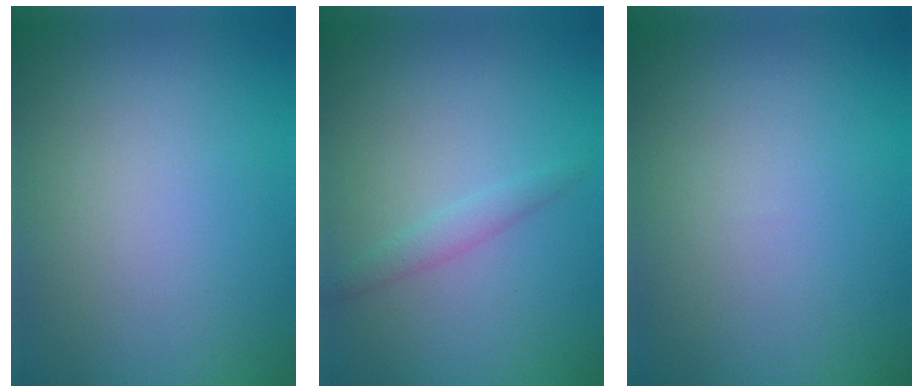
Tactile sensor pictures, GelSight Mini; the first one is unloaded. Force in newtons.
{"total": 1.2, "press": 1.2, "slide": 0.1}
{"total": 0.0}